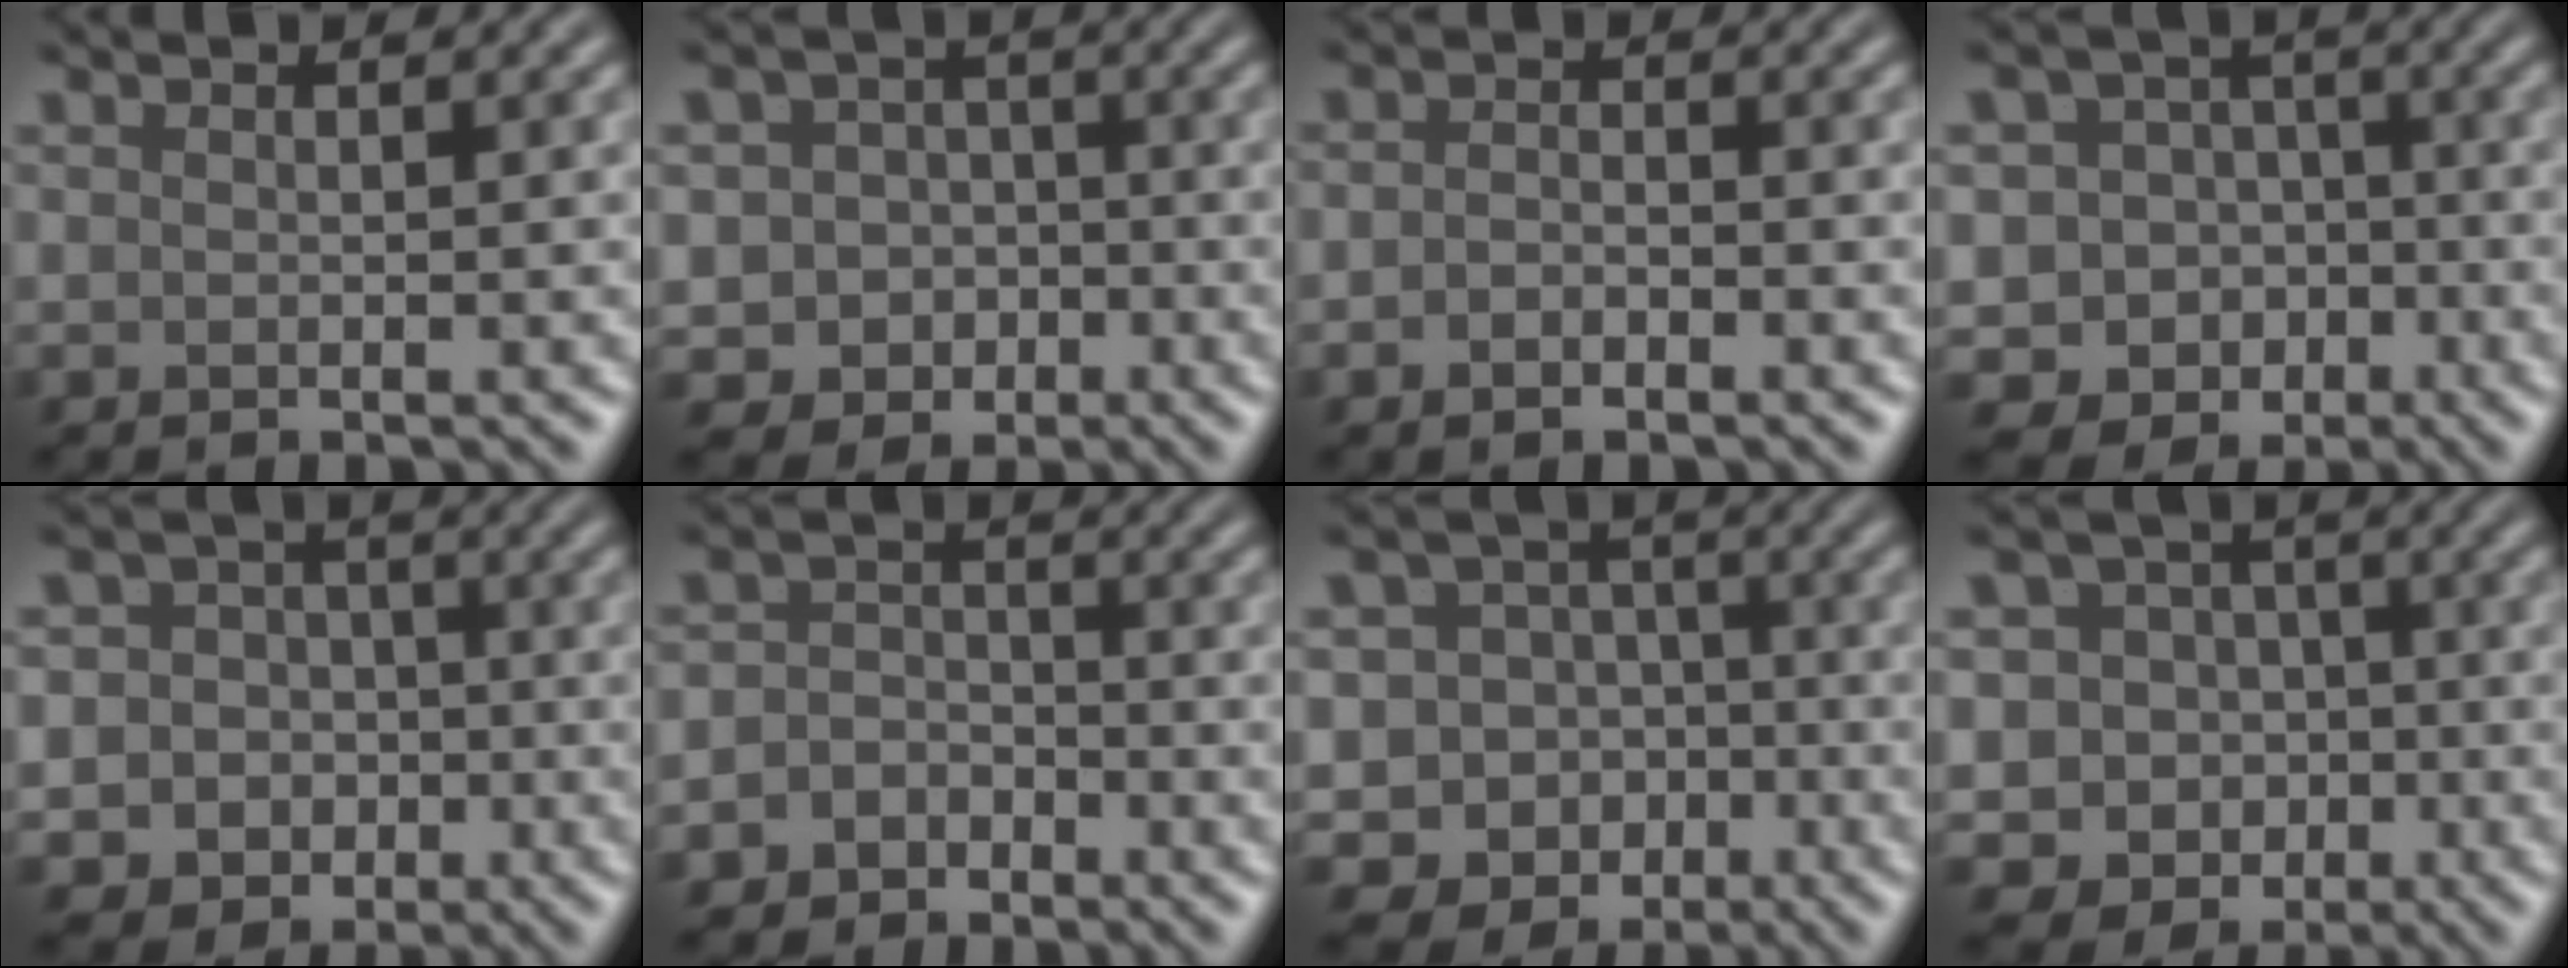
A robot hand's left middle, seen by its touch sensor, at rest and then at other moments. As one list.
[{"total": 4.2, "force": [-1.0, 4.0, 1.0], "torque": [0.005, 0.006, -0.036]}, {"total": 1.6, "force": [-0.7, 0.9, 1.1], "torque": [-0.021, 0.000, -0.016]}, {"total": 7.5, "force": [-3.1, 6.6, 1.8], "torque": [-0.008, -0.001, -0.070]}, {"total": 6.3, "force": [-1.3, 6.0, 1.5], "torque": [-0.016, 0.015, -0.050]}, {"total": 3.8, "force": [-2.2, 3.1, 0.5], "torque": [0.033, 0.002, -0.052]}, {"total": 11.3, "force": [-5.5, 9.6, 2.4], "torque": [-0.028, -0.008, -0.101]}, {"total": 7.2, "force": [-1.9, 6.7, 1.9], "torque": [-0.006, 0.021, -0.063]}]